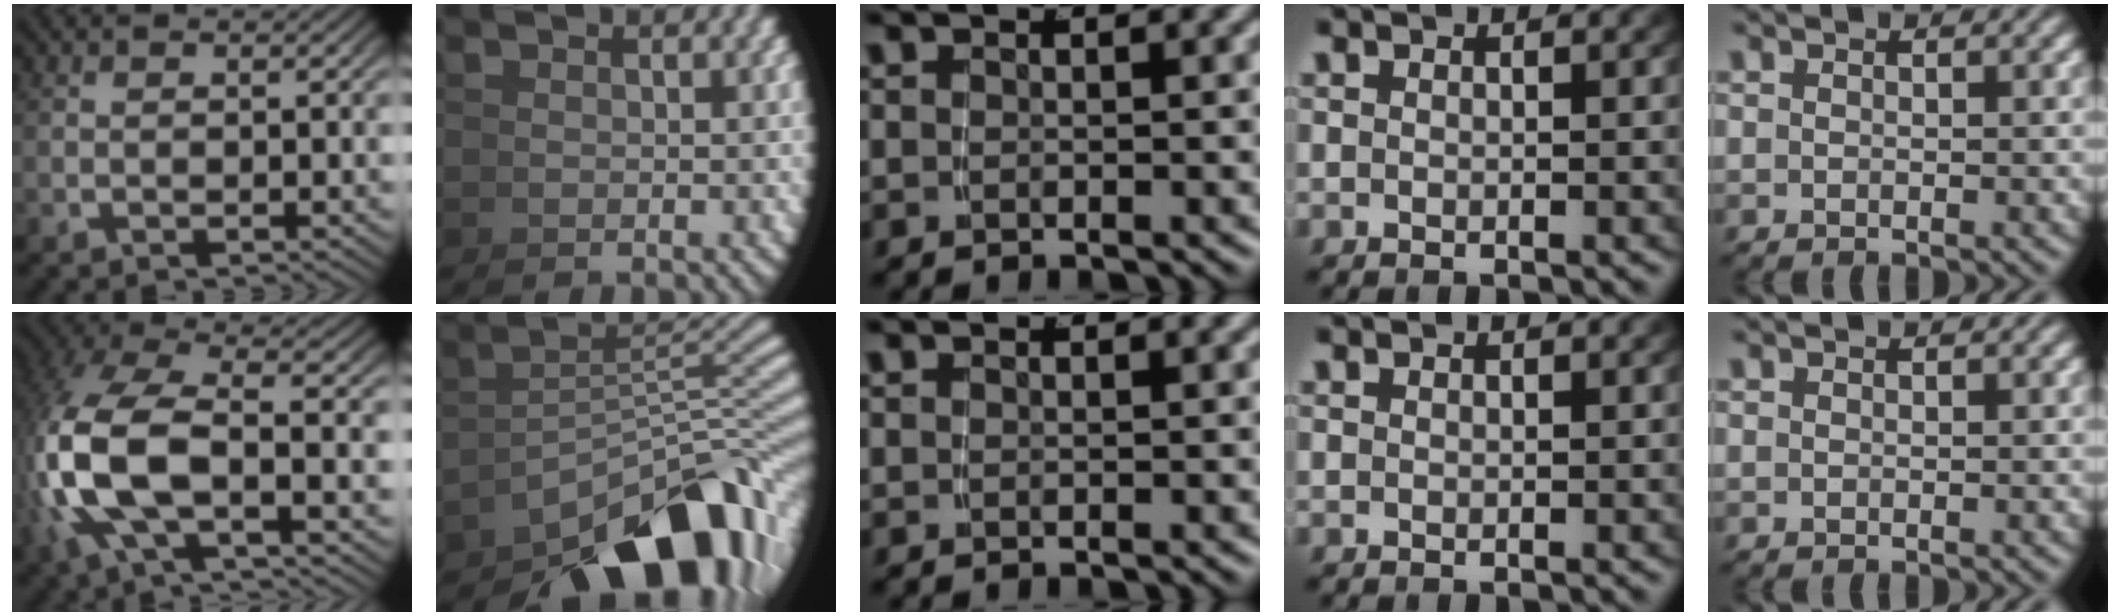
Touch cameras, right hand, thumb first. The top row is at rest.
{"thumb": {"total": 12.4, "force": [-0.8, 7.1, 10.1], "torque": [-0.277, -0.040, 0.004]}, "index": {"total": 14.2, "force": [-5.6, 6.8, 11.1], "torque": [-0.150, -0.046, -0.060]}}